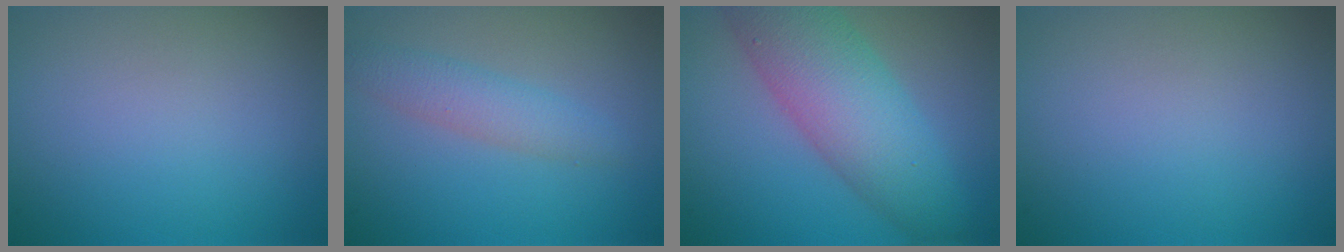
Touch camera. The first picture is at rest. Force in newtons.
{"total": 2.6, "press": 2.6, "slide": 0.1}
{"total": 8.4, "press": 8.4, "slide": 0.0}
{"total": 0.0}